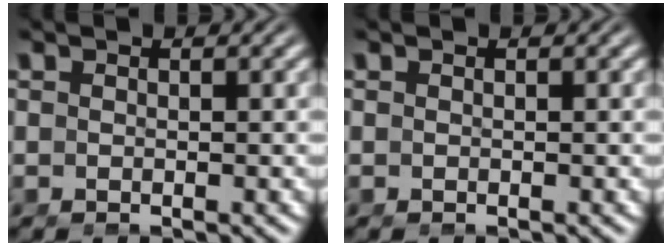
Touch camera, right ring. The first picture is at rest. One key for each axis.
{"total": 0.0}